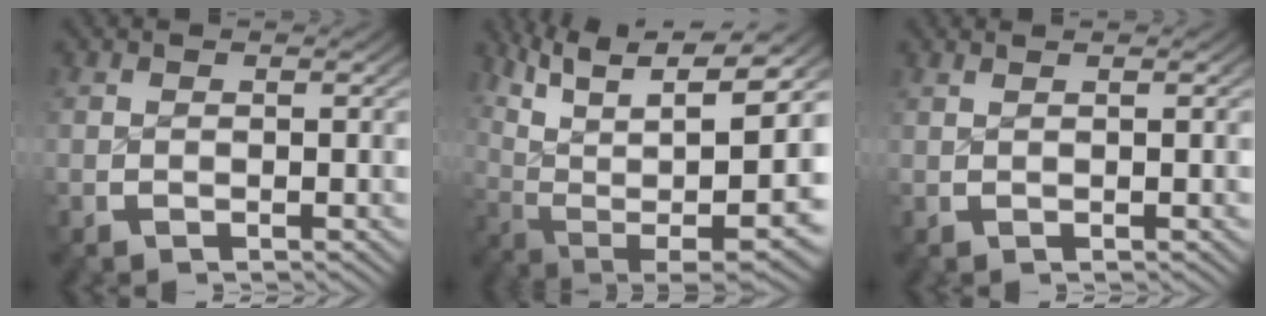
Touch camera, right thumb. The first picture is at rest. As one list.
[{"total": 15.3, "force": [0.6, 9.8, 11.7], "torque": [-0.225, -0.058, 0.043]}, {"total": 1.1, "force": [0.7, -0.3, 0.8], "torque": [-0.013, 0.006, 0.013]}]